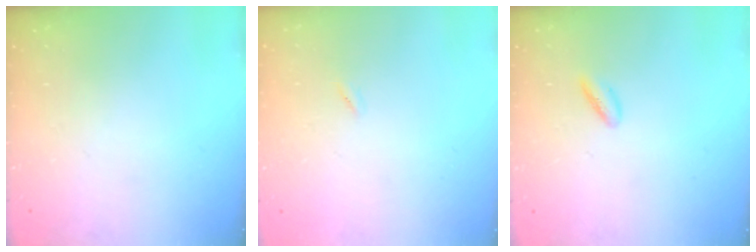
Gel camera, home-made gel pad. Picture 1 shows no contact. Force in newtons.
{"total": 0.5, "press": 0.3, "slide": 0.4}
{"total": 3.1, "press": 3.0, "slide": 0.9}